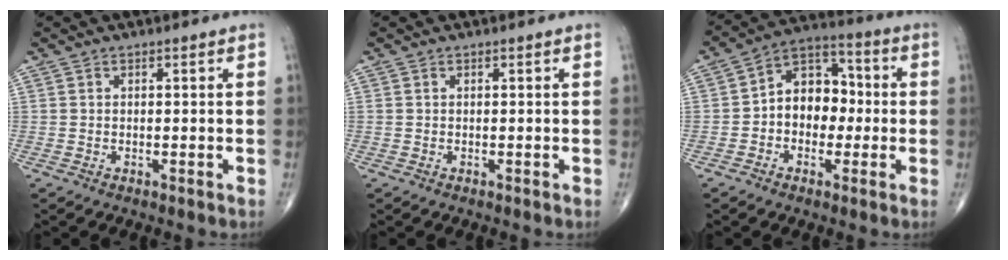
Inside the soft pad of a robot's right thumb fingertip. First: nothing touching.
{"total": 0.0}
{"total": 11.1, "force": [-0.6, 8.2, 7.5], "torque": [-0.075, 0.039, -0.024]}